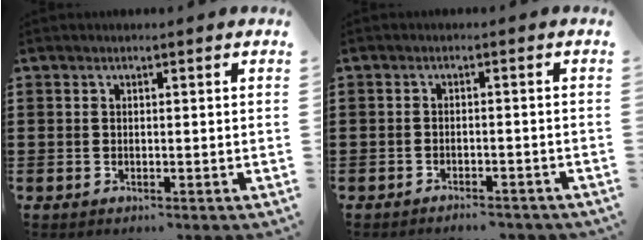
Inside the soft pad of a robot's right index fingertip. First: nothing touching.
{"total": 1.8, "force": [-1.8, 0.2, 0.3], "torque": [-0.011, 0.001, -0.037]}